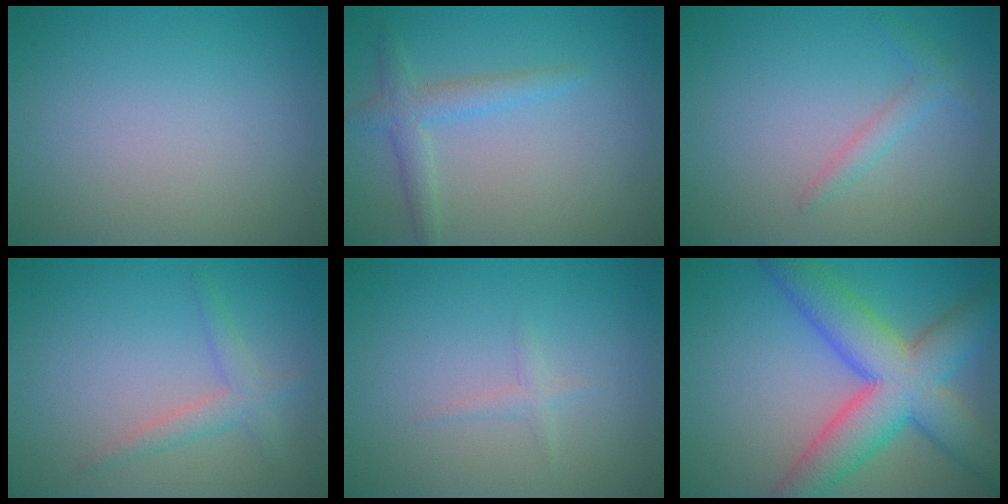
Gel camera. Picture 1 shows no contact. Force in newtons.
{"total": 2.5, "press": 2.5, "slide": 0.1}
{"total": 1.5, "press": 1.4, "slide": 0.1}
{"total": 2.1, "press": 2.1, "slide": 0.1}
{"total": 0.9, "press": 0.8, "slide": 0.0}
{"total": 9.9, "press": 9.9, "slide": 0.4}